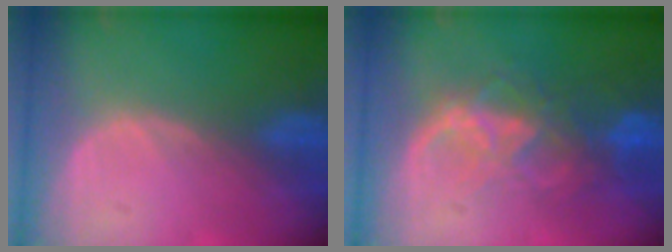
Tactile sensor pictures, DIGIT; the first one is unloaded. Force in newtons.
{"total": 8.8, "press": 7.6, "slide": 4.4}